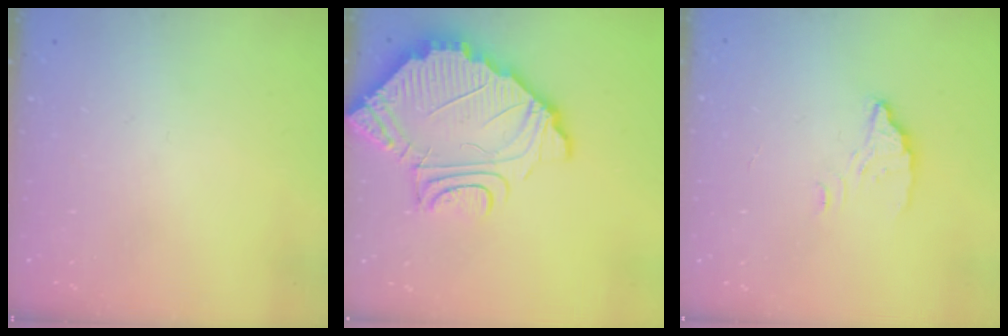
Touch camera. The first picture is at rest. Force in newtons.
{"total": 12.6, "press": 12.6, "slide": 0.9}
{"total": 2.8, "press": 2.8, "slide": 0.2}